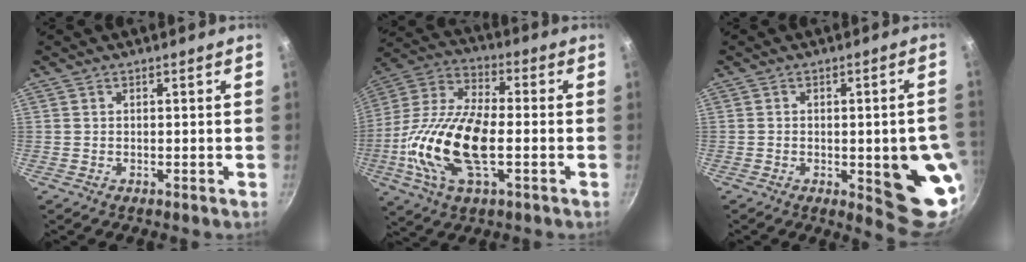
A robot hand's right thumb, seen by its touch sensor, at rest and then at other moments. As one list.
[{"total": 19.9, "force": [-3.8, 8.9, 17.4], "torque": [-0.336, 0.027, -0.085]}, {"total": 13.8, "force": [-2.6, 4.5, 12.8], "torque": [-0.115, 0.003, -0.027]}]